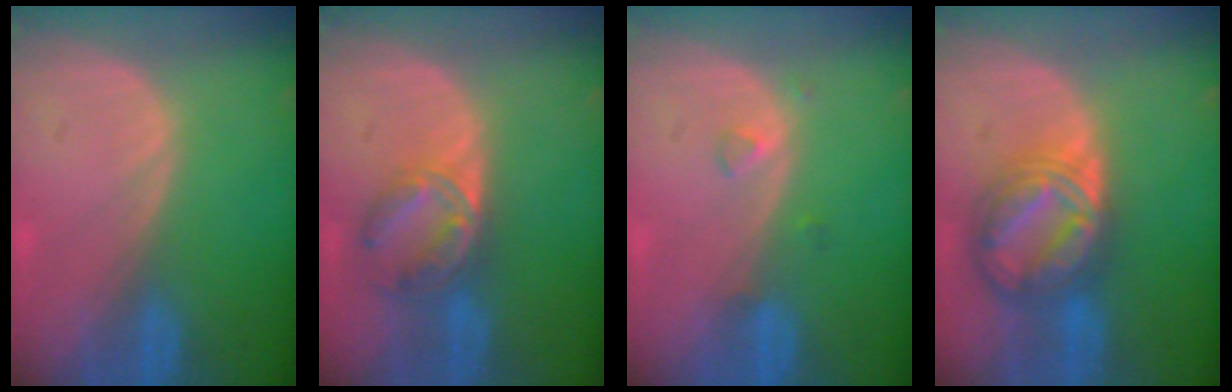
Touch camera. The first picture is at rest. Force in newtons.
{"total": 7.0, "press": 6.0, "slide": 3.6}
{"total": 1.5, "press": 1.5, "slide": 0.1}
{"total": 8.8, "press": 8.8, "slide": 0.6}